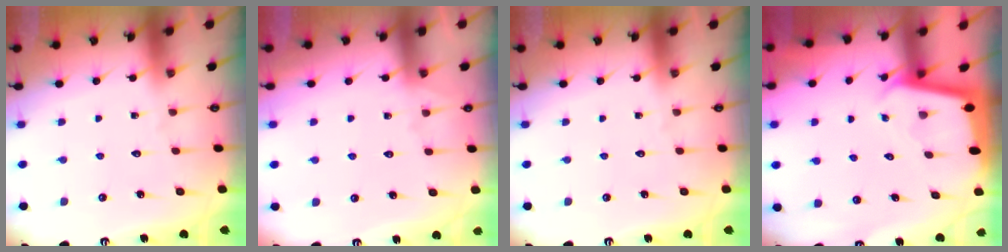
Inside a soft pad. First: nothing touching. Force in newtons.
{"total": 5.7, "press": 5.7, "slide": 0.7}
{"total": 0.0}
{"total": 1.9, "press": 1.9, "slide": 0.1}